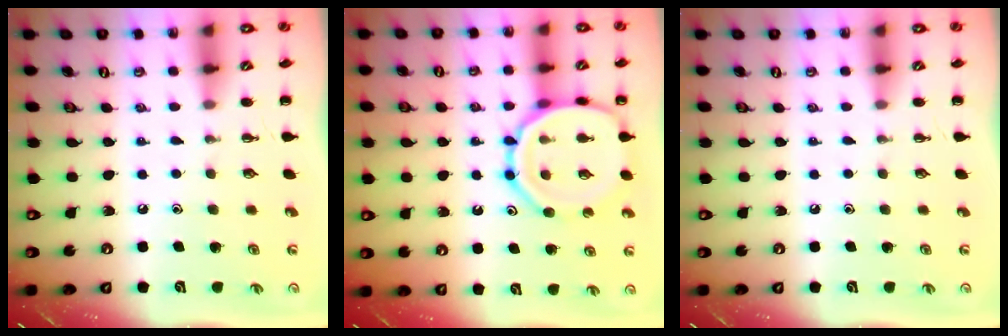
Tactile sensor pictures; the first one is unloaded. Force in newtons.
{"total": 14.7, "press": 14.6, "slide": 1.4}
{"total": 0.0}